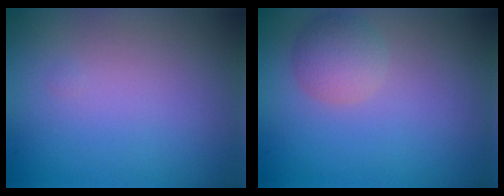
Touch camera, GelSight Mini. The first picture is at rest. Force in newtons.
{"total": 2.7, "press": 2.7, "slide": 0.1}